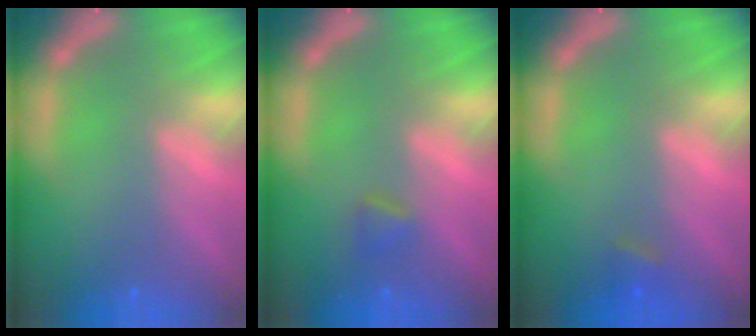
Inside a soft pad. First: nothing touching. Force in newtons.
{"total": 1.4}
{"total": 1.4}